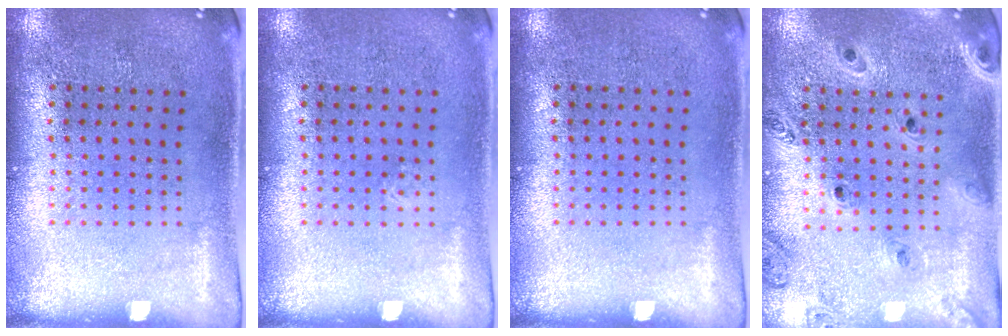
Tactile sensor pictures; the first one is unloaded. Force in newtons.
{"total": 0.0}
{"total": 0.0}
{"total": 1.3, "press": 1.3, "slide": 0.2}